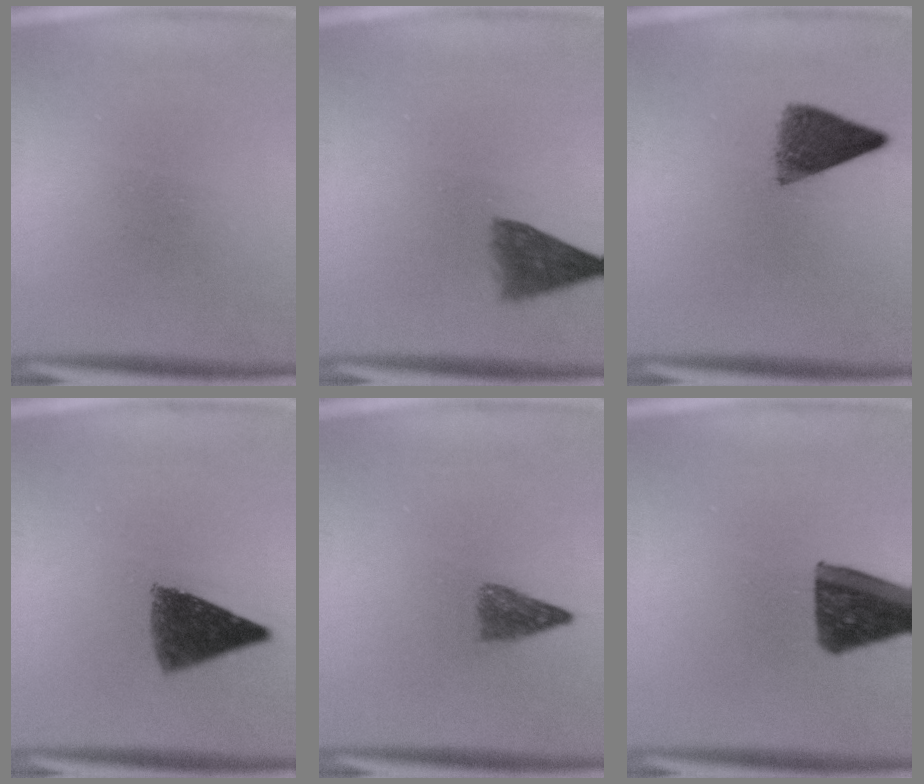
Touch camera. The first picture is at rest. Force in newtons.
{"total": 4.9}
{"total": 6.3}
{"total": 8.2}
{"total": 2.9}
{"total": 12.0}